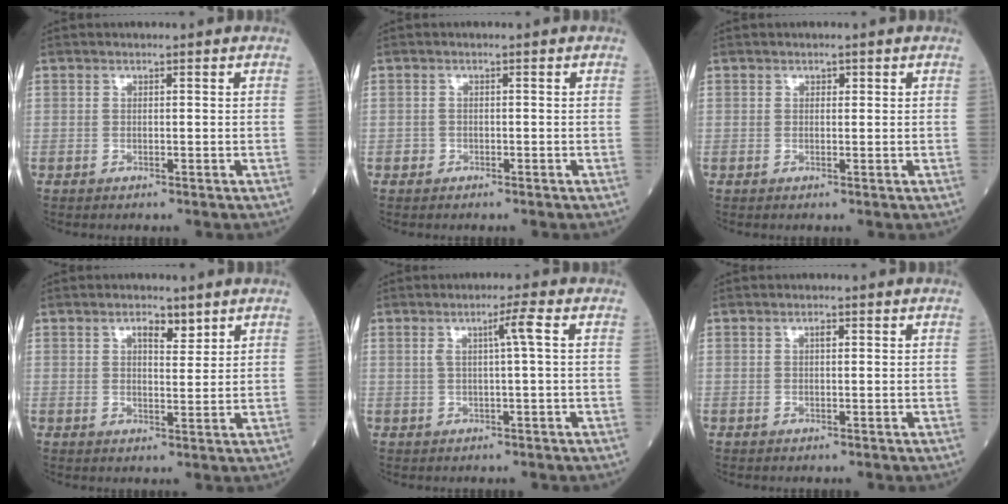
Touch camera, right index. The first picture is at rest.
{"total": 0.7, "force": [-0.5, 0.6, 0.0], "torque": [-0.002, 0.004, -0.011]}
{"total": 0.6, "force": [0.3, 0.4, 0.3], "torque": [-0.001, 0.000, 0.002]}
{"total": 3.2, "force": [2.0, 1.2, 2.1], "torque": [-0.032, 0.000, 0.032]}
{"total": 3.2, "force": [0.6, -0.7, 3.1], "torque": [-0.059, 0.004, 0.011]}
{"total": 0.8, "force": [0.2, 0.3, 0.7], "torque": [-0.014, 0.001, 0.003]}